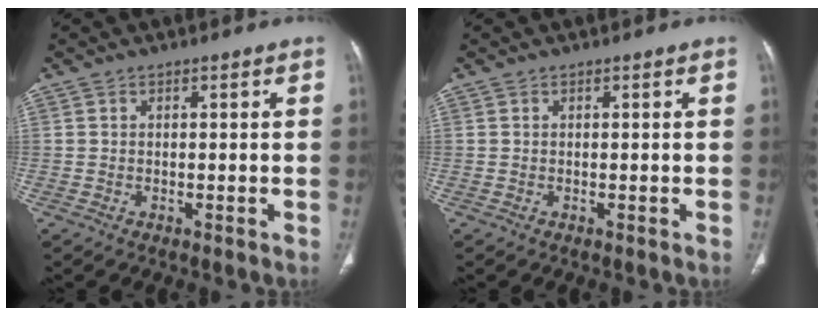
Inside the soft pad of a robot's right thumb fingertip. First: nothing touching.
{"total": 0.0}